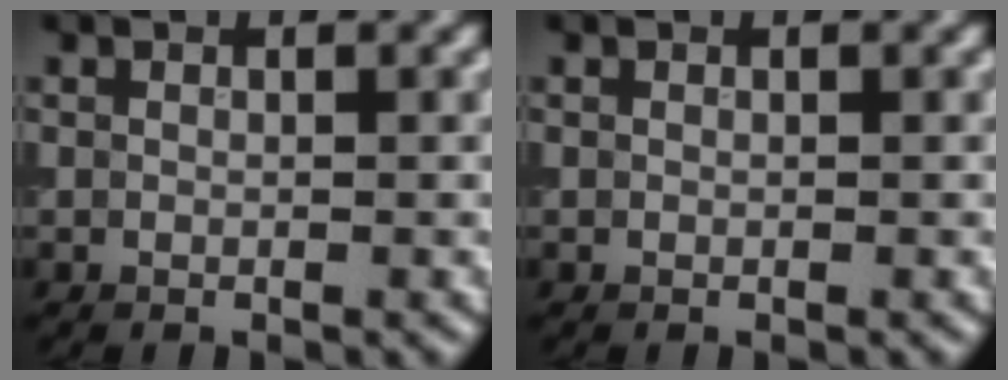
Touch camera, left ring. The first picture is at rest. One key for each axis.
{"total": 0.0}